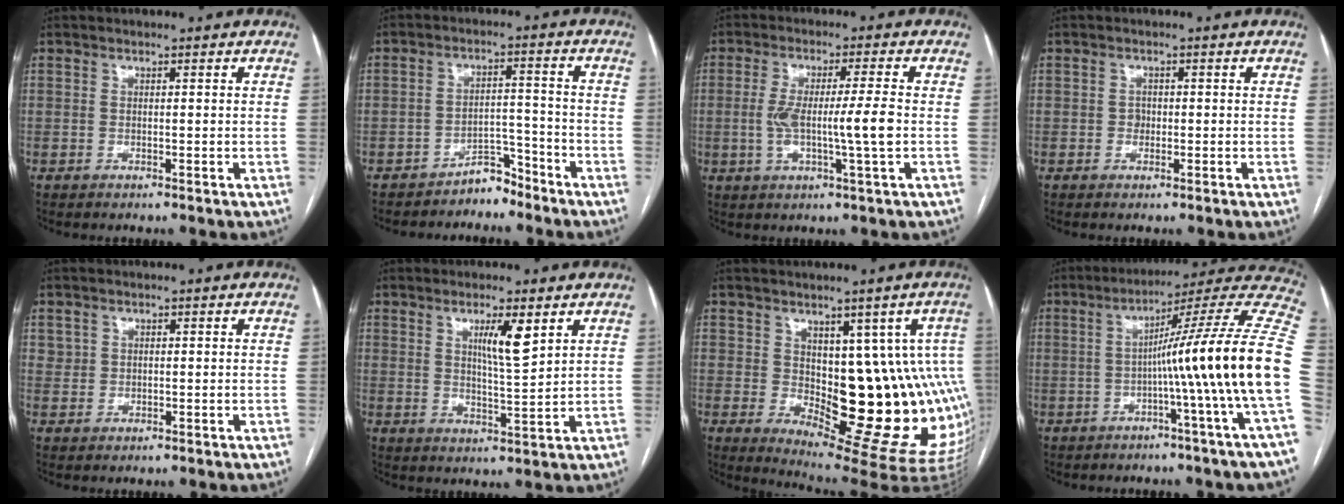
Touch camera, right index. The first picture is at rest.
{"total": 4.2, "force": [-3.8, 1.6, 0.5], "torque": [0.001, 0.011, -0.060]}
{"total": 8.4, "force": [-0.8, 0.0, 8.3], "torque": [-0.154, 0.002, -0.014]}
{"total": 1.2, "force": [-0.1, 1.1, 0.6], "torque": [-0.006, 0.004, -0.002]}
{"total": 1.5, "force": [0.7, 1.3, 0.0], "torque": [0.013, 0.004, 0.007]}
{"total": 5.8, "force": [2.8, 0.3, 5.0], "torque": [-0.086, -0.010, 0.049]}
{"total": 16.6, "force": [0.1, 6.4, 15.3], "torque": [-0.139, 0.012, 0.023]}
{"total": 19.9, "force": [-2.7, -2.8, 19.5], "torque": [-0.218, 0.025, -0.058]}